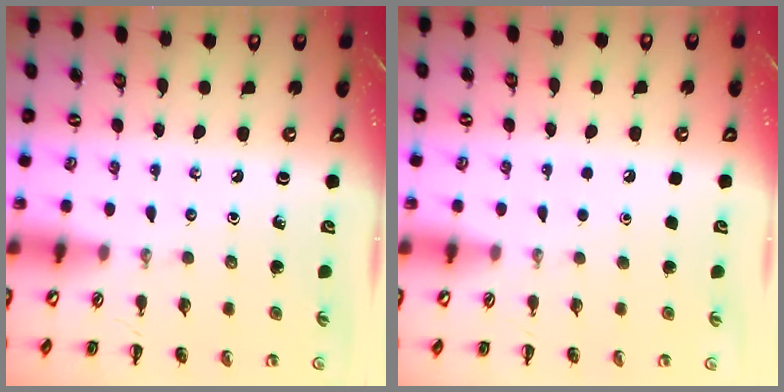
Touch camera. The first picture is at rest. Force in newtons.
{"total": 1.7, "press": 1.7, "slide": 0.1}